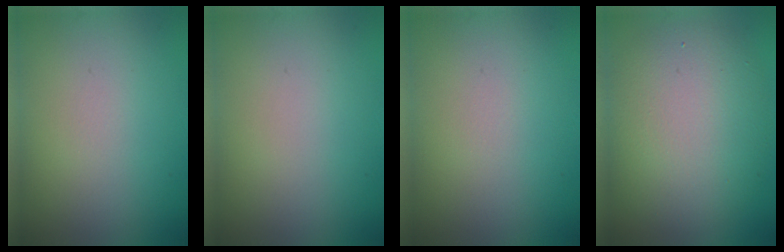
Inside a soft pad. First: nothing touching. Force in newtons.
{"total": 0.0}
{"total": 0.0}
{"total": 7.7, "press": 7.7, "slide": 0.8}